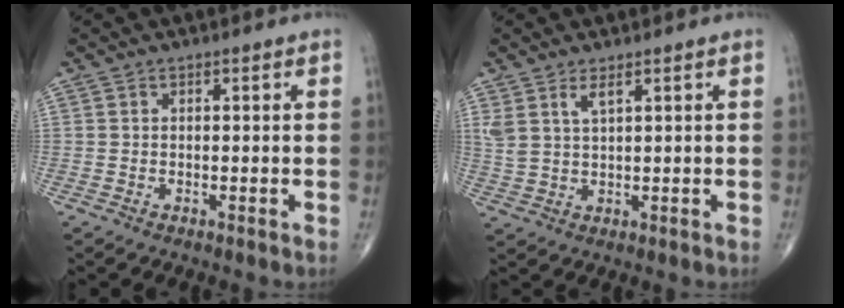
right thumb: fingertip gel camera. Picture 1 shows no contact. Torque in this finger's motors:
{"motor_torque": [0.05, 0.10, 0.54, 0.36, 0.02]}